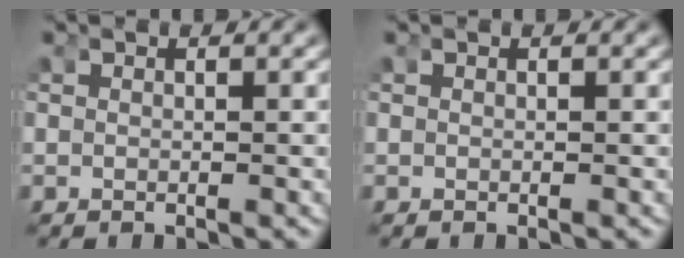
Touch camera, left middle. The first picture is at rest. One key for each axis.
{"total": 0.0}